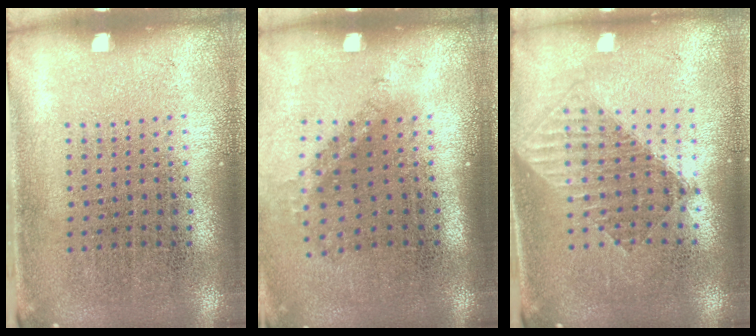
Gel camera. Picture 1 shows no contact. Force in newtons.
{"total": 1.3, "press": 0.9, "slide": 0.9}
{"total": 1.6, "press": 1.3, "slide": 0.9}